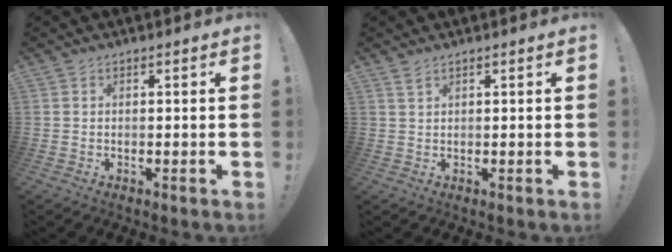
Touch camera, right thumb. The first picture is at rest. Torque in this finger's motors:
{"motor_torque": [-0.18, 0.10, -0.01, 0.25, 0.02]}